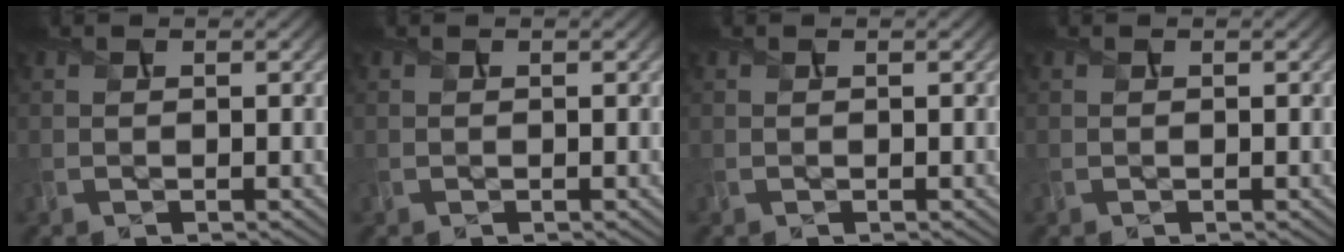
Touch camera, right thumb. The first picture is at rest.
{"total": 0.0}
{"total": 0.0}
{"total": 0.0}